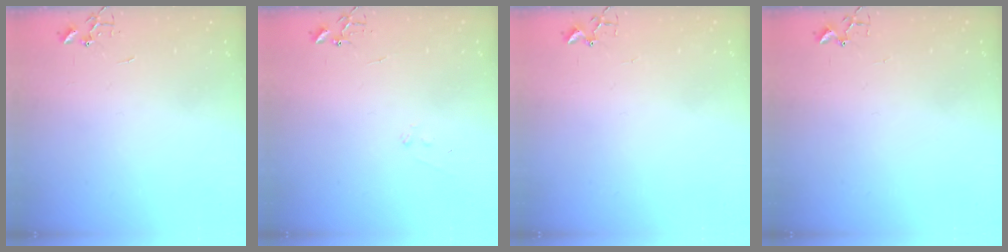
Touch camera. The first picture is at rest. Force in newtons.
{"total": 7.1, "press": 7.1, "slide": 0.7}
{"total": 3.0, "press": 2.9, "slide": 0.4}
{"total": 3.0, "press": 2.9, "slide": 0.4}